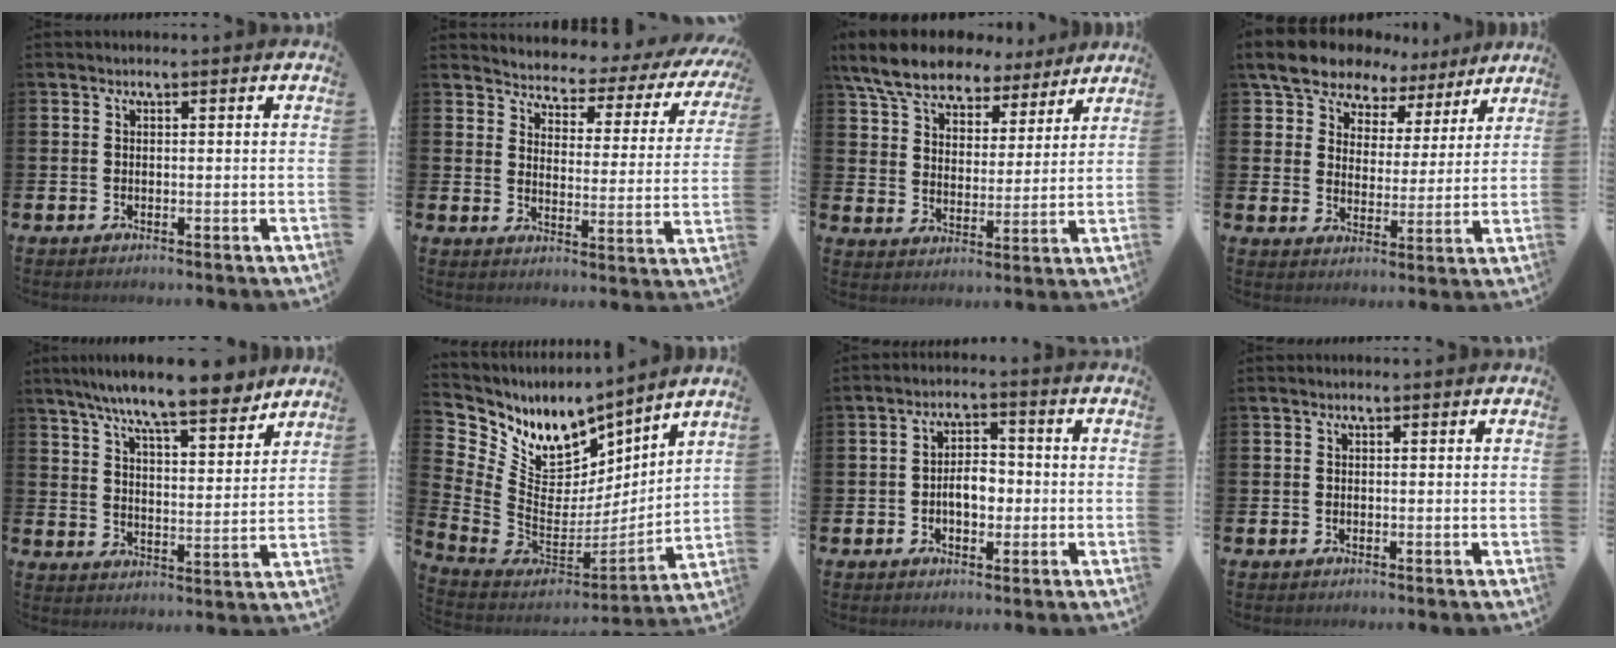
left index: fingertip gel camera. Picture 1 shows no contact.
{"total": 3.1, "force": [2.8, 1.3, 0.4], "torque": [-0.033, -0.034, 0.037]}
{"total": 8.8, "force": [7.8, 3.4, 2.4], "torque": [-0.084, -0.038, 0.143]}
{"total": 9.0, "force": [8.0, 3.9, 1.3], "torque": [-0.063, -0.044, 0.144]}
{"total": 9.9, "force": [8.8, 0.9, 4.3], "torque": [-0.100, -0.046, 0.155]}
{"total": 9.0, "force": [7.0, 5.0, 2.9], "torque": [-0.116, -0.057, 0.130]}
{"total": 4.0, "force": [-0.8, 2.5, 3.0], "torque": [-0.043, 0.002, -0.022]}
{"total": 0.0}